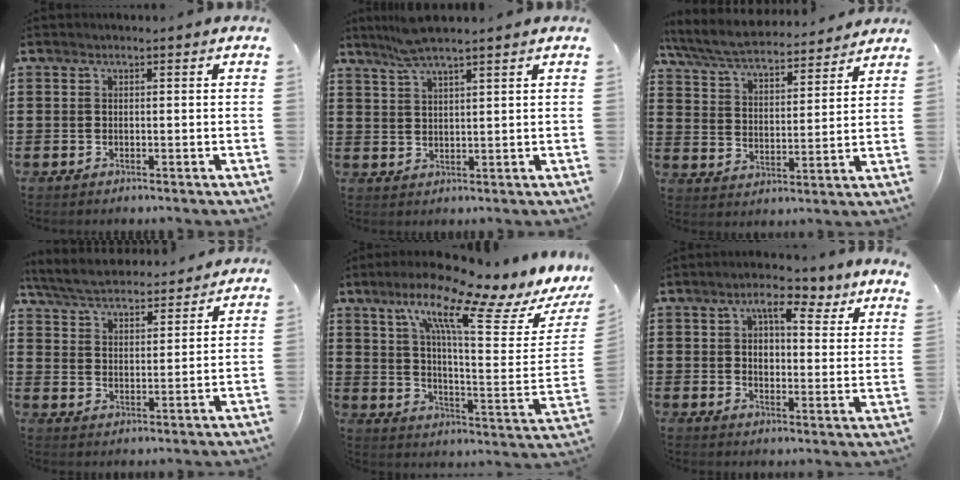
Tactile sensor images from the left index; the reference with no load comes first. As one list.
[{"total": 4.9, "force": [4.0, 0.1, 2.7], "torque": [-0.064, -0.005, 0.074]}, {"total": 6.8, "force": [6.3, 0.8, 2.4], "torque": [-0.074, -0.038, 0.109]}, {"total": 5.7, "force": [5.5, 0.6, 1.3], "torque": [-0.052, -0.029, 0.096]}, {"total": 13.4, "force": [8.9, 1.6, 9.9], "torque": [-0.197, -0.059, 0.137]}, {"total": 6.6, "force": [5.0, 2.0, 3.7], "torque": [-0.069, -0.021, 0.079]}]